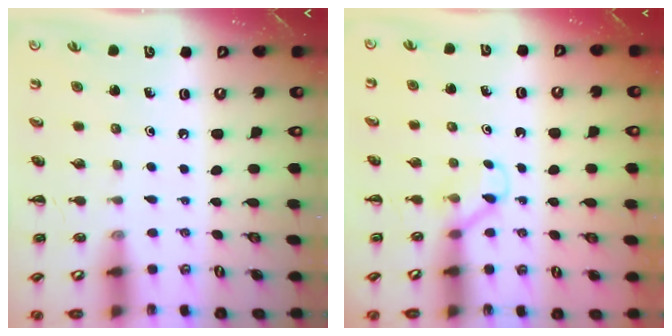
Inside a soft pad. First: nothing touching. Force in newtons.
{"total": 3.3, "press": 3.1, "slide": 1.1}